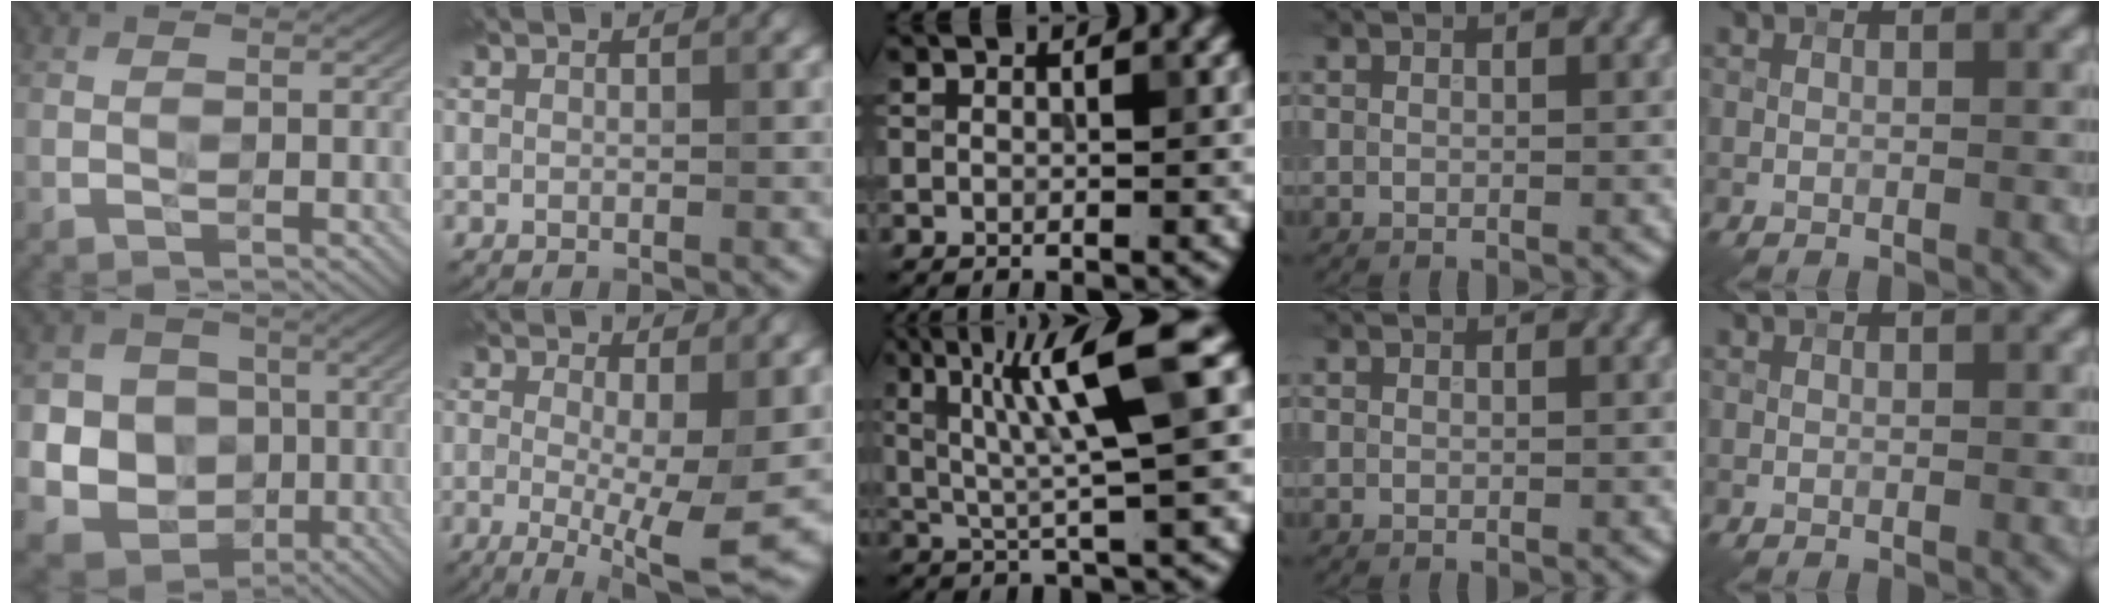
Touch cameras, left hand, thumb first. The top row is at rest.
{"thumb": {"total": 12.8, "force": [-2.0, 11.6, 5.1], "torque": [-0.140, -0.029, -0.048]}, "index": {"total": 7.7, "force": [-0.8, 1.8, 7.4], "torque": [-0.125, -0.019, -0.012]}, "middle": {"total": 8.6, "force": [2.4, 1.0, 8.1], "torque": [-0.135, 0.016, 0.042]}}